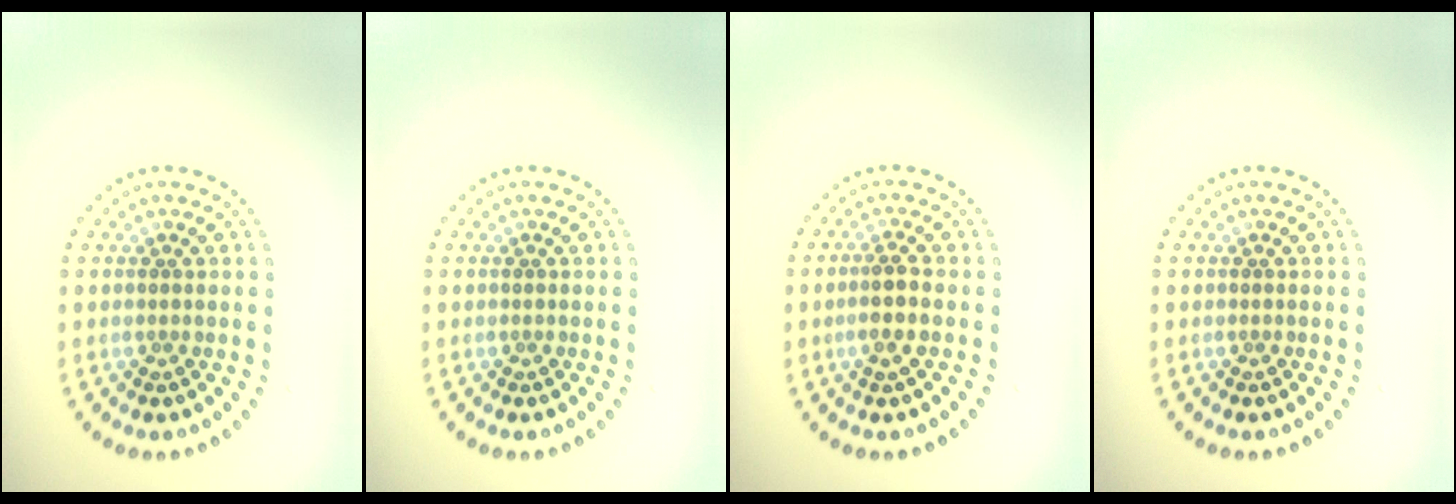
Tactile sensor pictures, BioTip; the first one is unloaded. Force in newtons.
{"total": 0.0}
{"total": 2.4, "press": 2.2, "slide": 1.0}
{"total": 0.0}